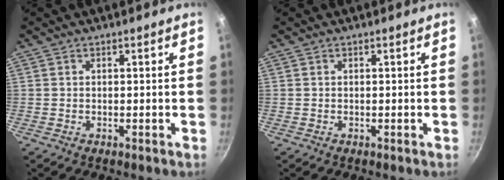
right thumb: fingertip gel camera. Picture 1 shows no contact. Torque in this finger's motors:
{"motor_torque": [0.01, 0.01, -0.17, 0.16, 0.00]}